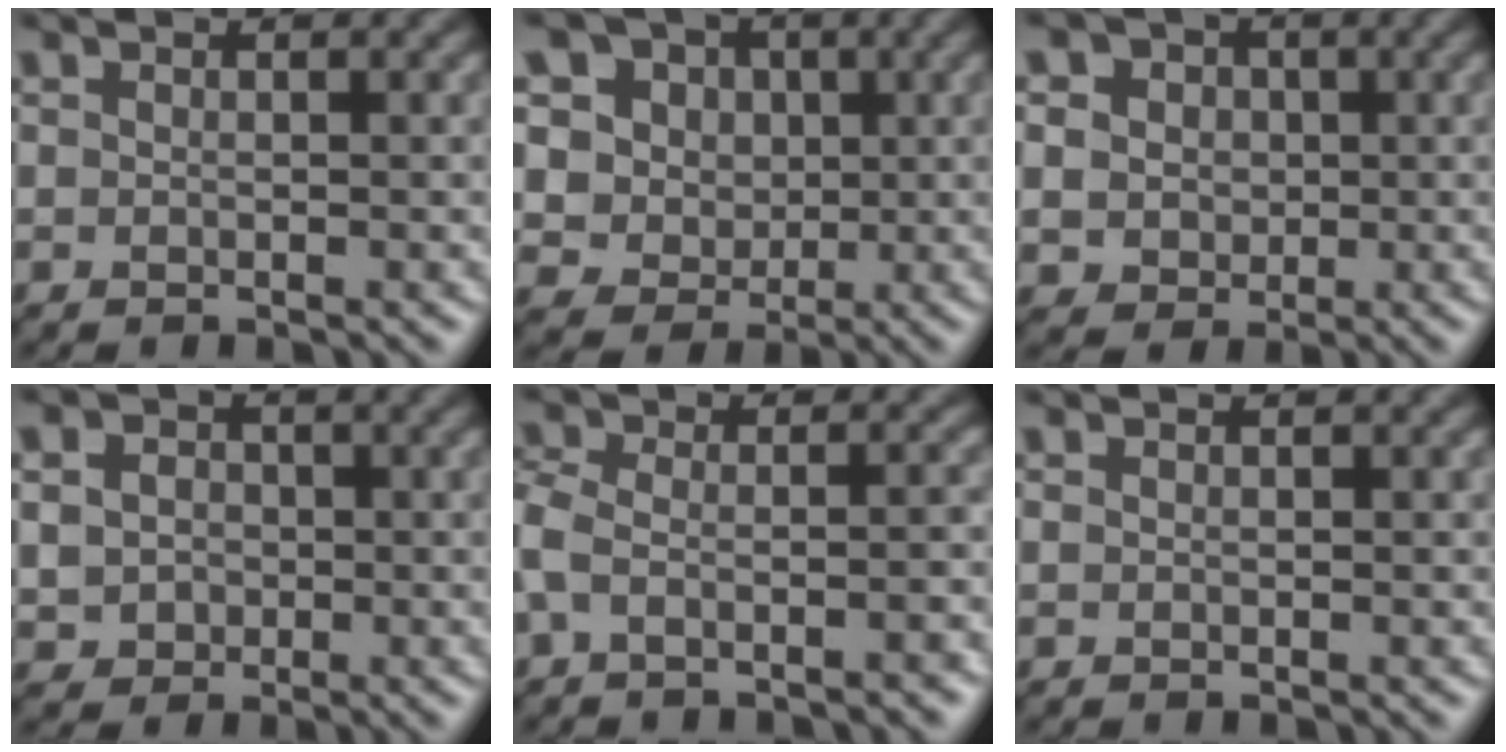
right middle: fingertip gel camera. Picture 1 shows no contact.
{"total": 10.4, "force": [5.1, 8.0, 4.2], "torque": [-0.119, 0.014, 0.083]}
{"total": 7.8, "force": [3.1, 6.4, 3.2], "torque": [-0.070, 0.027, 0.032]}
{"total": 5.1, "force": [1.4, 4.5, 2.1], "torque": [-0.046, 0.030, 0.006]}
{"total": 5.5, "force": [-2.5, 2.6, 4.2], "torque": [-0.061, 0.002, -0.033]}
{"total": 0.0}